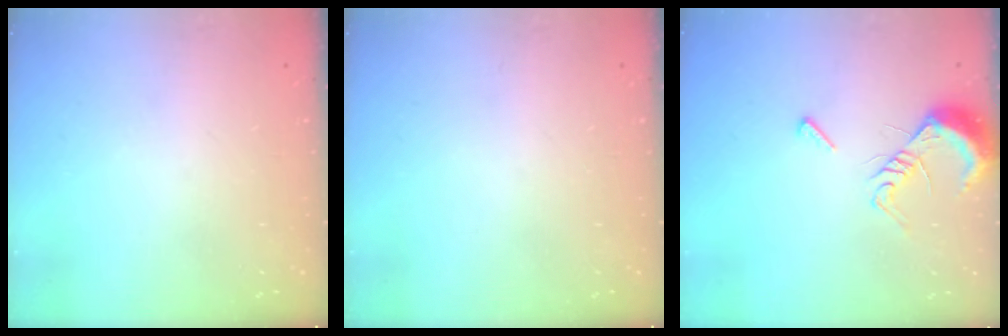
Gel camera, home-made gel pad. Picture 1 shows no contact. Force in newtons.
{"total": 0.0}
{"total": 9.5, "press": 9.4, "slide": 0.9}